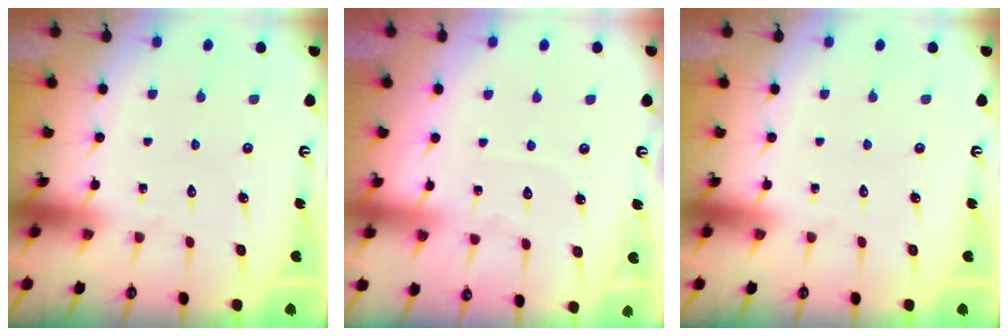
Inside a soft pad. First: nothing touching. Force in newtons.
{"total": 3.6, "press": 3.5, "slide": 0.4}
{"total": 0.0}